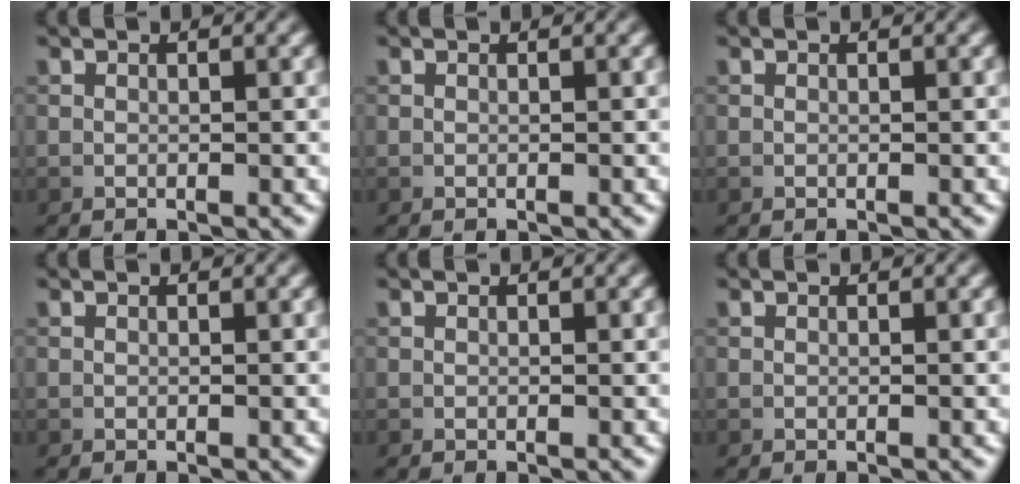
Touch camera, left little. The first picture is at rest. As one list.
[{"total": 0.0}, {"total": 0.0}, {"total": 0.0}, {"total": 0.0}, {"total": 0.0}]